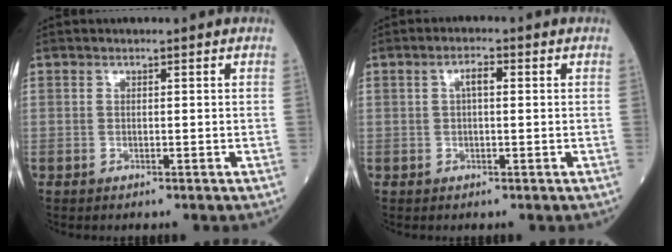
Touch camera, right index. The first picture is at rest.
{"total": 2.2, "force": [0.5, 0.6, 2.1], "torque": [-0.038, 0.007, 0.010]}